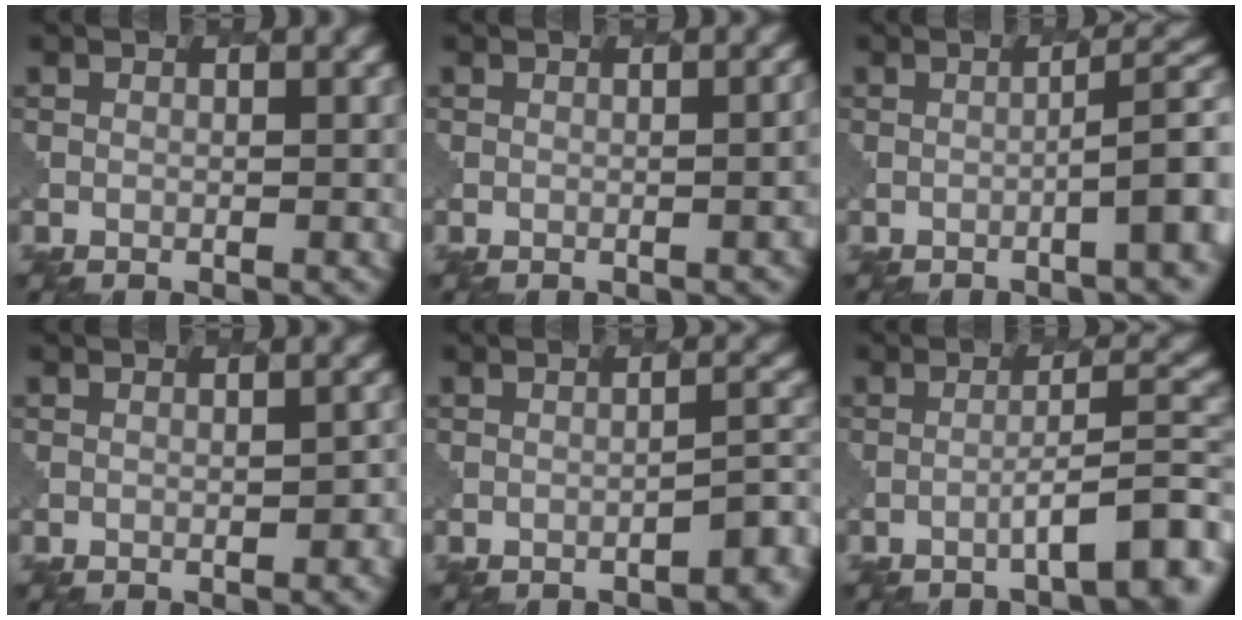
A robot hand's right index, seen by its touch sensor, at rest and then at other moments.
{"total": 2.4, "force": [-0.7, 1.1, 2.0], "torque": [0.001, 0.010, -0.003]}
{"total": 4.9, "force": [-1.5, 0.8, 4.6], "torque": [-0.055, 0.020, -0.024]}
{"total": 1.8, "force": [-0.7, 0.6, 1.6], "torque": [-0.021, 0.003, -0.005]}
{"total": 3.3, "force": [-2.4, 0.8, 2.1], "torque": [-0.021, 0.010, -0.034]}
{"total": 5.6, "force": [-3.0, 1.0, 4.7], "torque": [-0.060, 0.019, -0.046]}